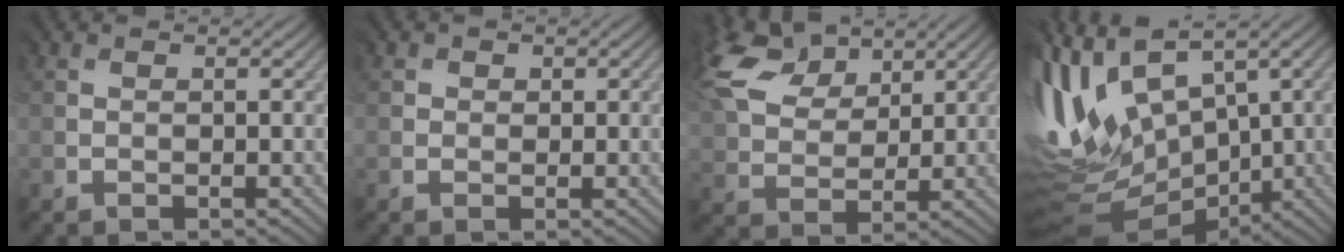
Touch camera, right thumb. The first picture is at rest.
{"total": 0.9, "force": [0.4, 0.4, -0.7], "torque": [0.011, -0.001, 0.001]}
{"total": 10.5, "force": [6.8, 5.5, 5.9], "torque": [-0.162, 0.031, 0.126]}
{"total": 13.4, "force": [2.9, 6.9, 11.1], "torque": [-0.271, 0.008, 0.065]}